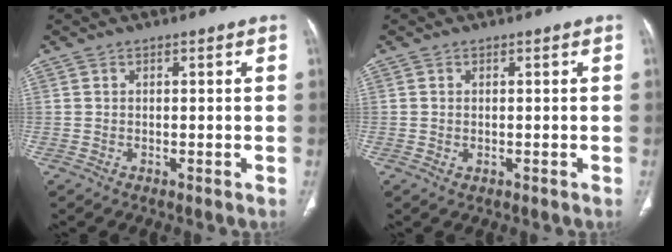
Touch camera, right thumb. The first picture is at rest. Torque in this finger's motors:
{"motor_torque": [-0.36, 0.04, -0.09, 0.64, -0.06]}